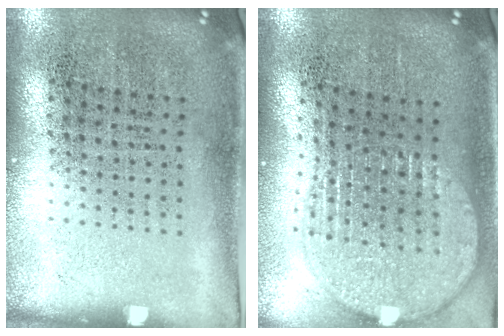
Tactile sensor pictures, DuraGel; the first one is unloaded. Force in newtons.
{"total": 1.9, "press": 1.6, "slide": 1.1}